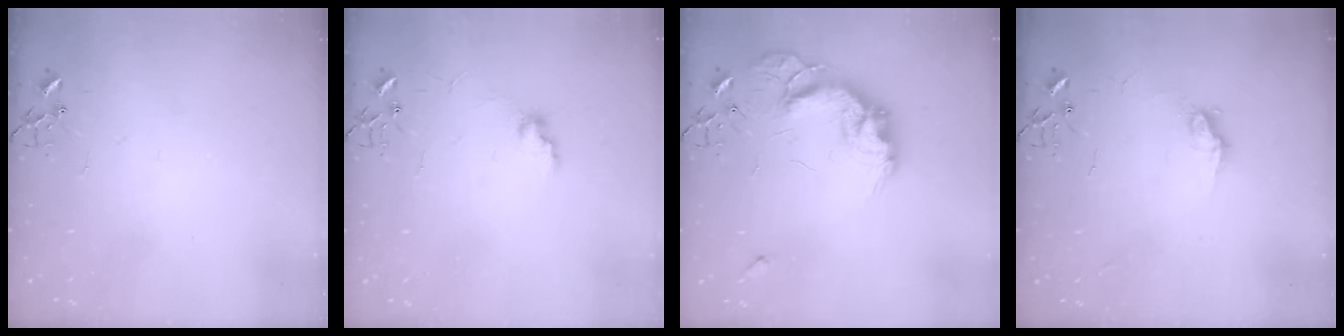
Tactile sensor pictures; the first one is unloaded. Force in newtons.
{"total": 7.5, "press": 7.4, "slide": 0.8}
{"total": 17.2, "press": 17.2, "slide": 0.9}
{"total": 8.0, "press": 8.0, "slide": 0.4}